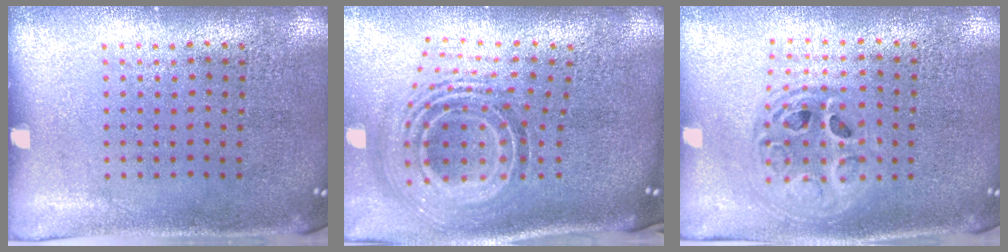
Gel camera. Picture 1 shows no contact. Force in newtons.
{"total": 2.1, "press": 1.5, "slide": 1.5}
{"total": 1.7, "press": 1.4, "slide": 0.9}